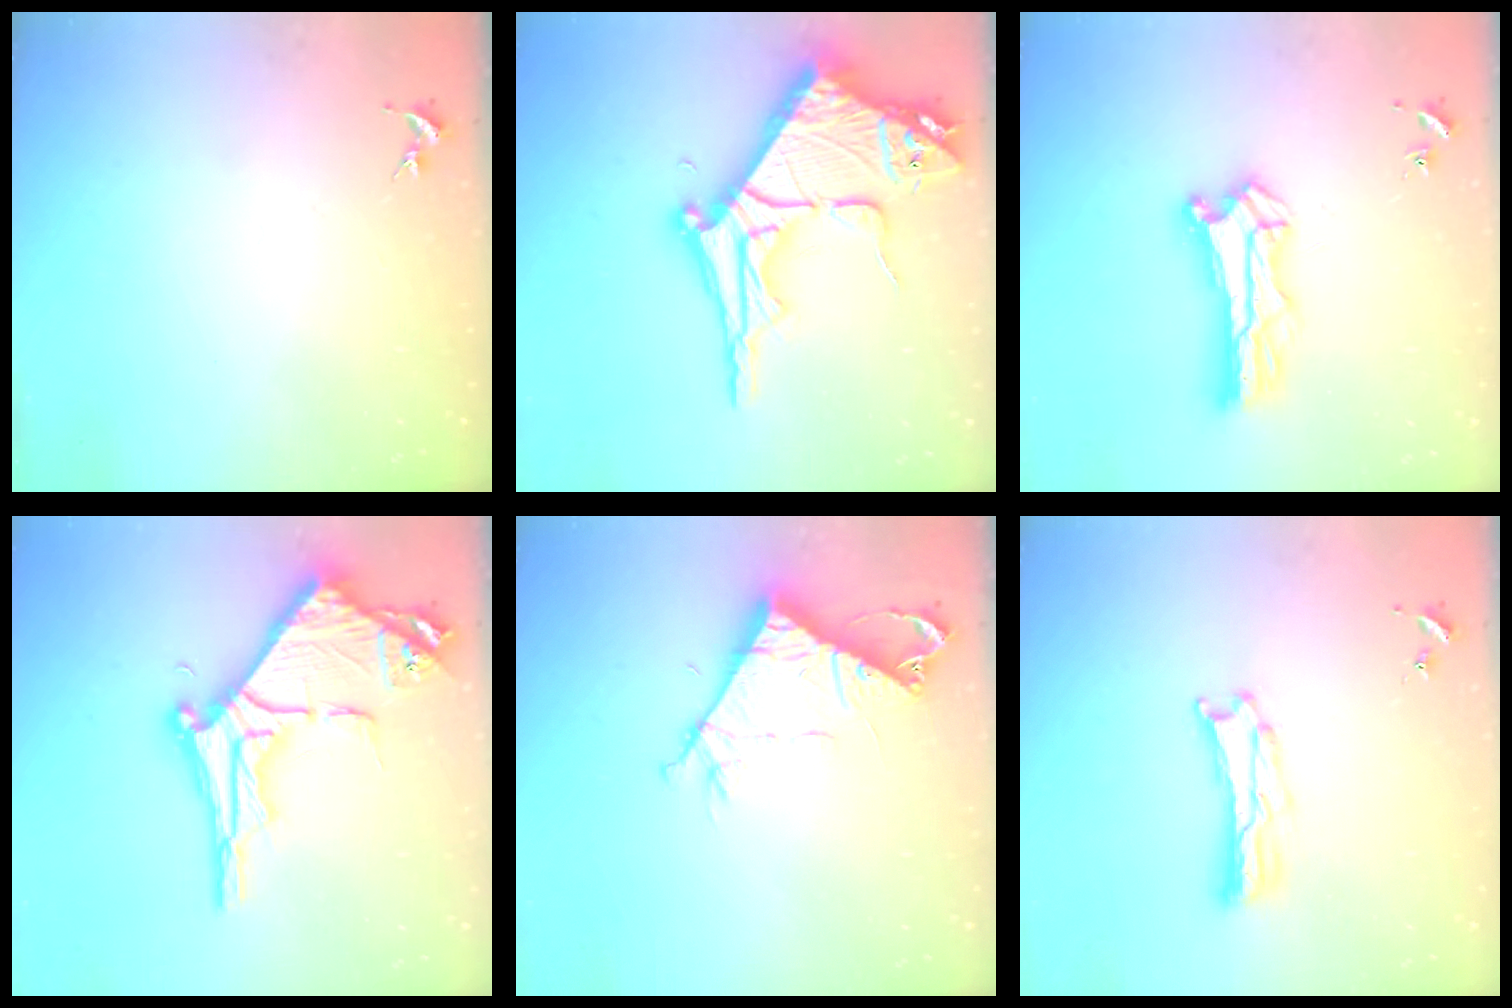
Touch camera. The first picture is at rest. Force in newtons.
{"total": 15.7, "press": 15.6, "slide": 1.6}
{"total": 7.4, "press": 7.4, "slide": 0.7}
{"total": 8.7, "press": 8.7, "slide": 1.0}
{"total": 8.8, "press": 8.7, "slide": 0.9}
{"total": 1.6, "press": 1.6, "slide": 0.3}